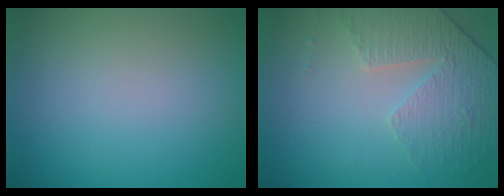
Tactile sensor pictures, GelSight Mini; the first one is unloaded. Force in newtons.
{"total": 4.6, "press": 3.3, "slide": 3.3}